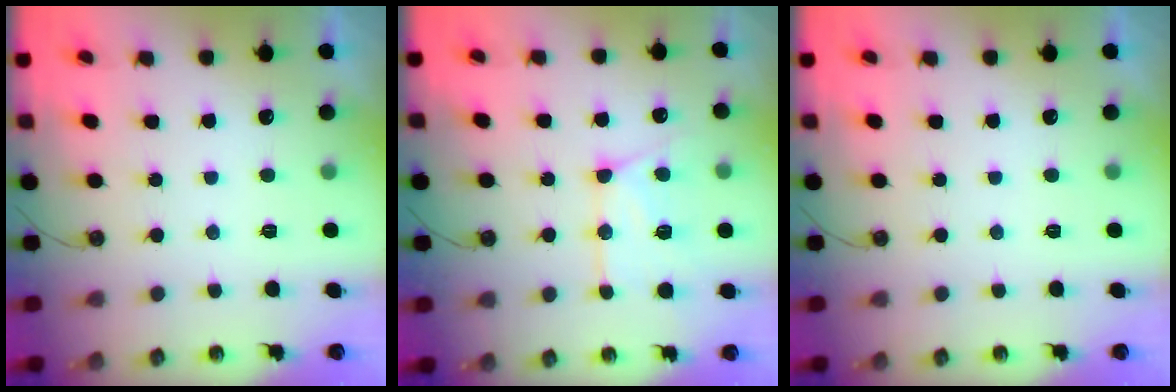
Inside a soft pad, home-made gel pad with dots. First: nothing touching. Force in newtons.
{"total": 14.2, "press": 14.1, "slide": 1.0}
{"total": 0.0}